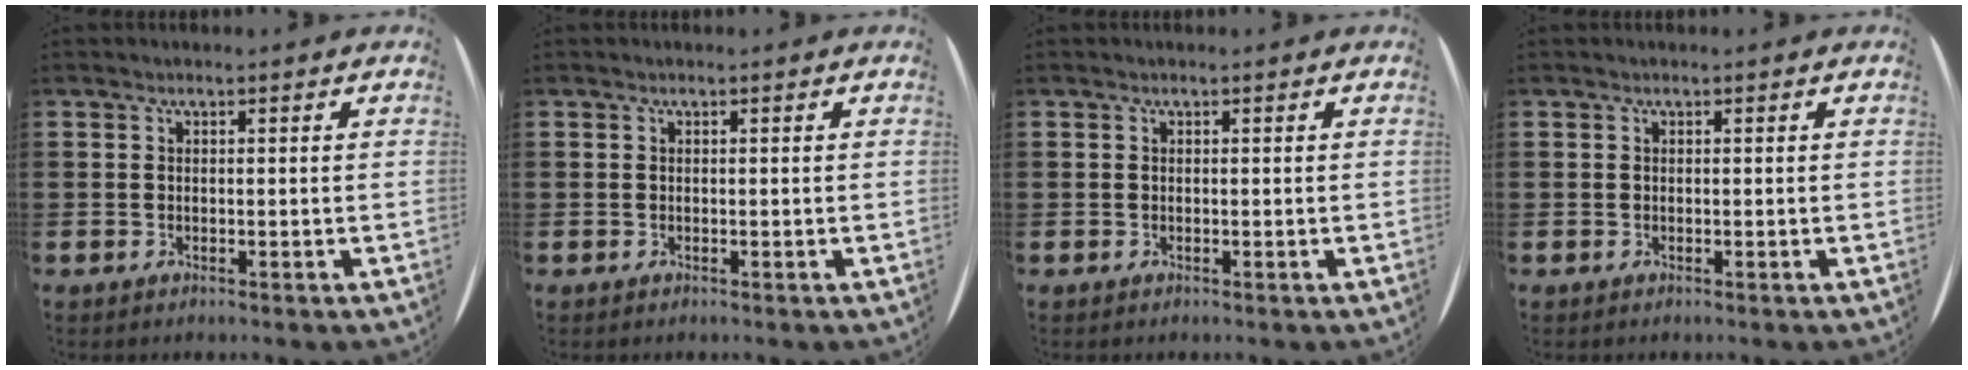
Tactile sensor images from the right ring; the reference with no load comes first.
{"total": 0.0}
{"total": 0.0}
{"total": 0.0}